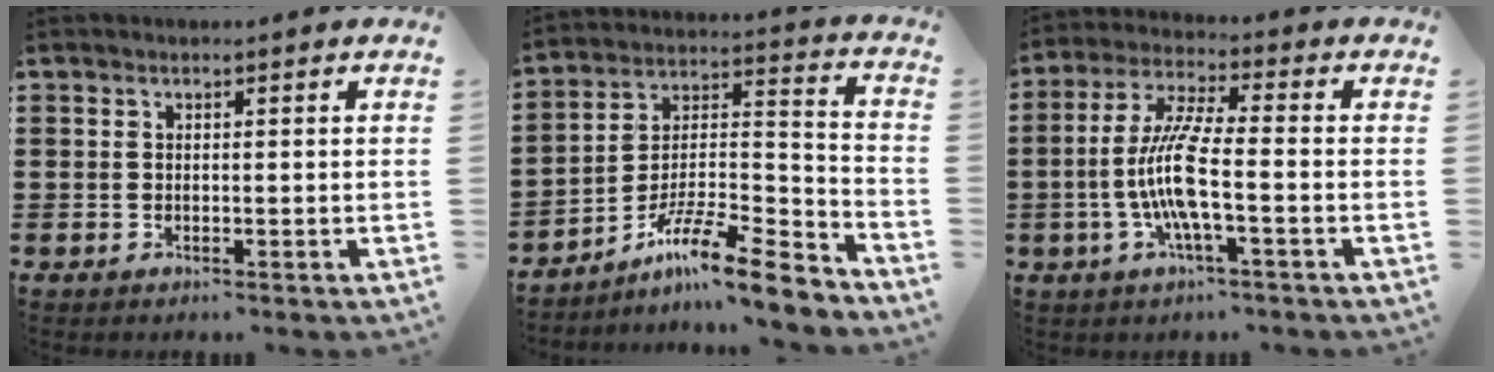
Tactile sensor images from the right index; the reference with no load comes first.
{"total": 11.2, "force": [-9.0, 1.2, 6.6], "torque": [-0.106, 0.016, -0.174]}
{"total": 9.3, "force": [-2.2, 1.6, 8.9], "torque": [-0.199, -0.016, -0.051]}